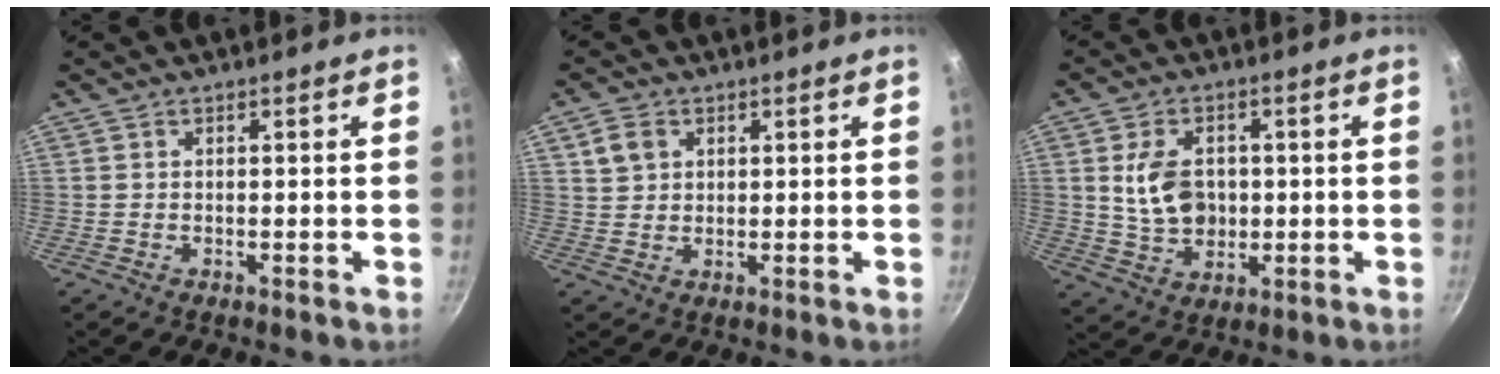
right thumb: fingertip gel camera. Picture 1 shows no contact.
{"total": 4.0, "force": [1.6, 3.2, 1.8], "torque": [-0.019, 0.003, 0.031]}
{"total": 7.4, "force": [0.9, 5.3, 5.0], "torque": [-0.075, -0.006, 0.021]}